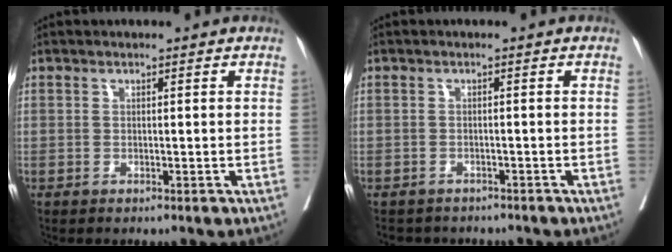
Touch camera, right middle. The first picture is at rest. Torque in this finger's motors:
{"motor_torque": [0.00, -0.11, 0.00, 0.00]}